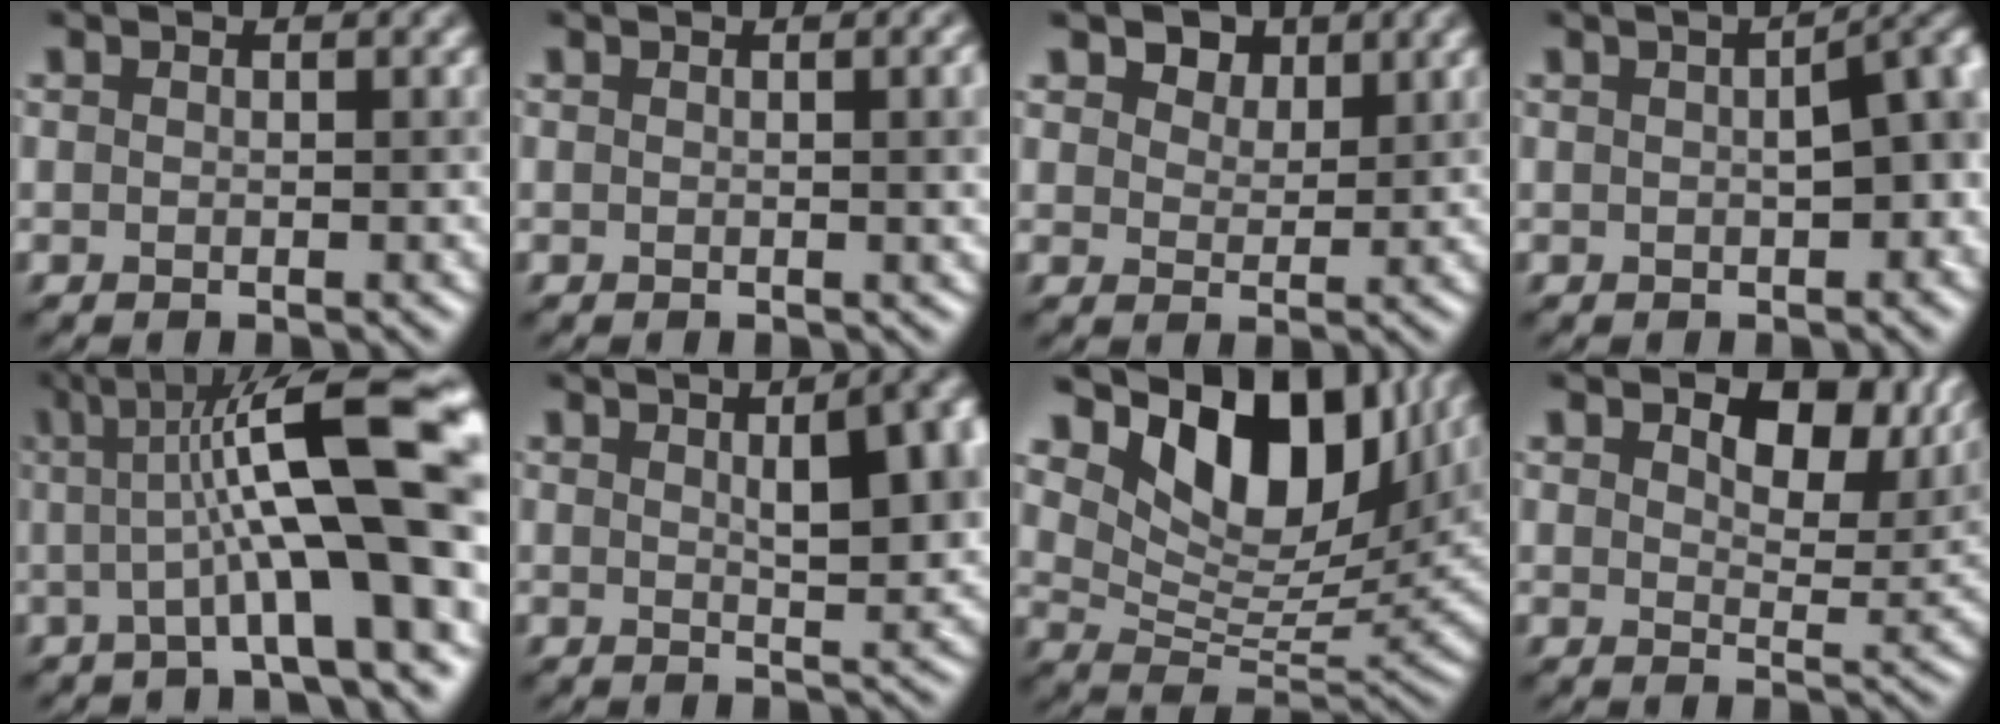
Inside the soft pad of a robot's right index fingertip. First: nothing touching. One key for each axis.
{"total": 3.0, "fx": 0.3, "fy": 1.1, "fz": 2.8, "tx": -0.012, "ty": 0.014, "tz": 0.002}
{"total": 3.2, "fx": 2.4, "fy": 1.8, "fz": 1.0, "tx": -0.025, "ty": -0.001, "tz": 0.045}
{"total": 5.8, "fx": 0.5, "fy": 2.2, "fz": 5.4, "tx": -0.034, "ty": 0.019, "tz": 0.012}
{"total": 11.6, "fx": 1.0, "fy": 2.2, "fz": 11.3, "tx": -0.168, "ty": 0.025, "tz": 0.019}
{"total": 7.7, "fx": 2.0, "fy": 2.6, "fz": 7.0, "tx": -0.055, "ty": 0.026, "tz": 0.029}
{"total": 11.8, "fx": 7.0, "fy": 6.0, "fz": 7.5, "tx": -0.118, "ty": 0.002, "tz": 0.132}
{"total": 7.8, "fx": 3.9, "fy": 4.3, "fz": 5.3, "tx": -0.069, "ty": 0.004, "tz": 0.060}